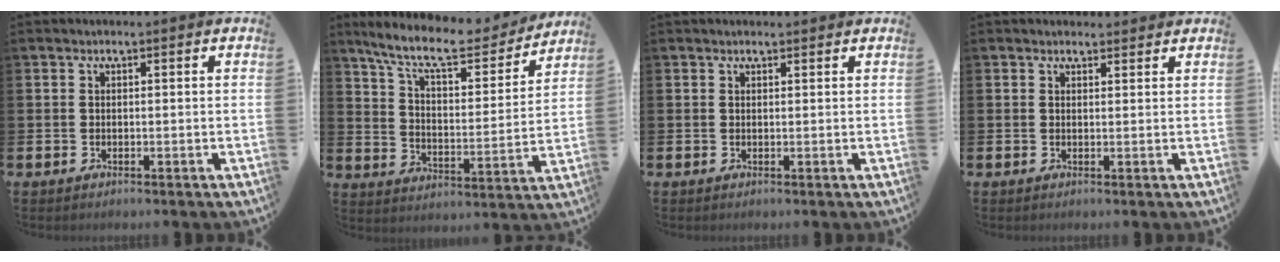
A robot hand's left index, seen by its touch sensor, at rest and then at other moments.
{"total": 10.7, "force": [9.3, 2.5, 4.5], "torque": [-0.125, -0.054, 0.160]}
{"total": 0.7, "force": [0.6, 0.1, 0.2], "torque": [0.003, -0.001, 0.010]}
{"total": 1.2, "force": [1.2, 0.4, 0.0], "torque": [0.006, 0.002, 0.020]}